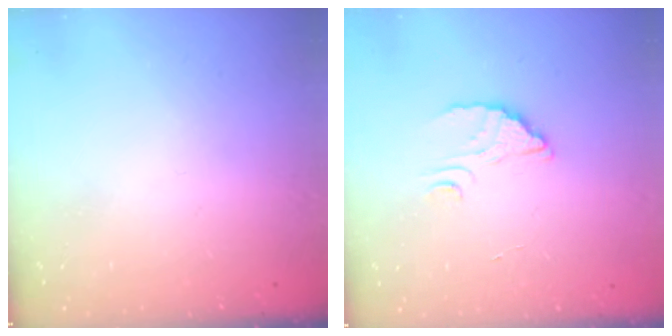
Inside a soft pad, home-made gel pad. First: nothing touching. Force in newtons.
{"total": 2.6, "press": 2.6, "slide": 0.1}